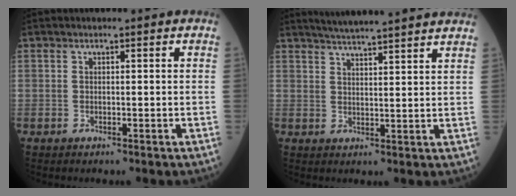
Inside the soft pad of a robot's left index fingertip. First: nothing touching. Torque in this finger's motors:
{"motor_torque": [0.56, -0.70, 0.06, 0.06]}